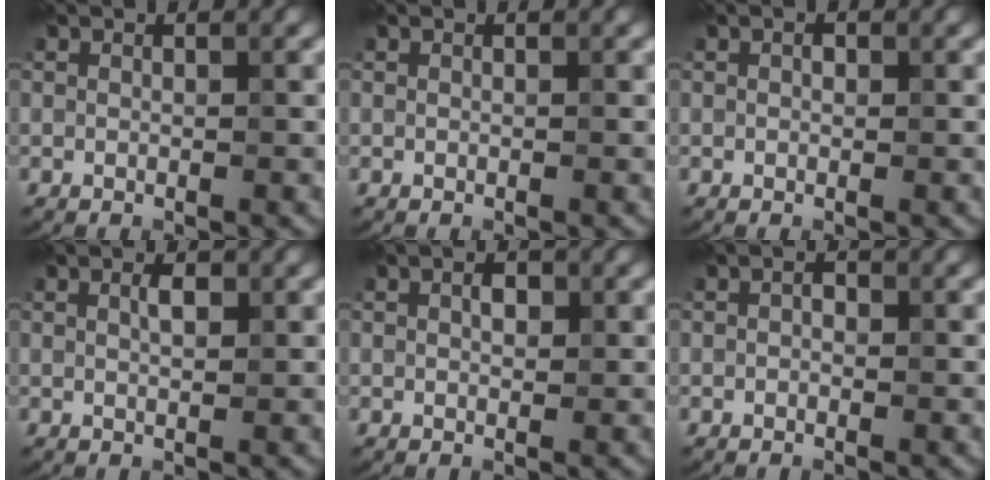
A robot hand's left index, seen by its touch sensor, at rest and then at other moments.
{"total": 0.0}
{"total": 0.6, "force": [0.1, 0.4, 0.4], "torque": [-0.006, -0.001, 0.000]}
{"total": 1.2, "force": [0.5, 0.4, 1.0], "torque": [-0.020, 0.001, 0.010]}
{"total": 1.2, "force": [0.4, 0.7, 1.0], "torque": [-0.016, 0.002, 0.006]}
{"total": 0.9, "force": [0.0, 0.6, 0.6], "torque": [-0.007, -0.002, -0.002]}